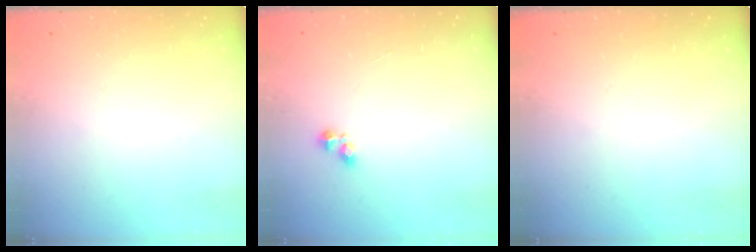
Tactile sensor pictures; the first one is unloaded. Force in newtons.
{"total": 2.1, "press": 2.1, "slide": 0.3}
{"total": 0.0}